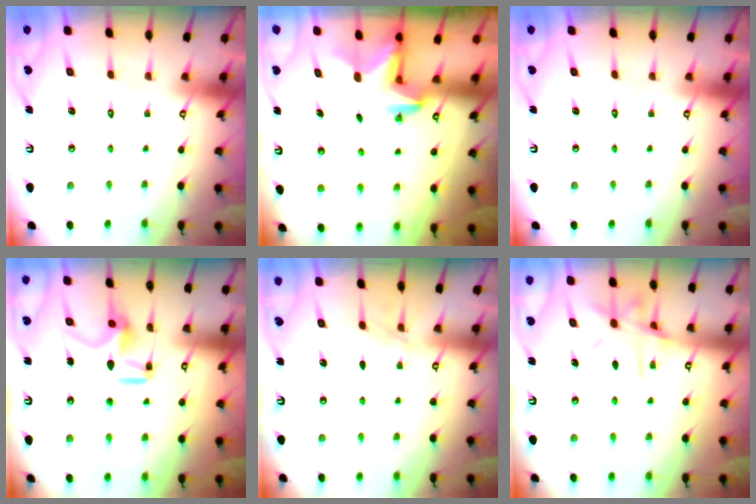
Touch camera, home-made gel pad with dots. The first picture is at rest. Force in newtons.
{"total": 2.9, "press": 2.9, "slide": 0.1}
{"total": 0.0}
{"total": 9.6, "press": 9.6, "slide": 0.7}
{"total": 3.6, "press": 3.6, "slide": 0.5}
{"total": 12.2, "press": 12.2, "slide": 0.8}